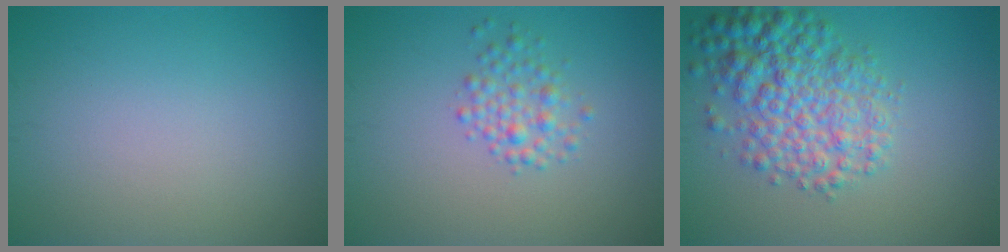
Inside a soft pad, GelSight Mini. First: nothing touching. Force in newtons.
{"total": 2.2, "press": 2.2, "slide": 0.1}
{"total": 6.3, "press": 6.3, "slide": 0.1}